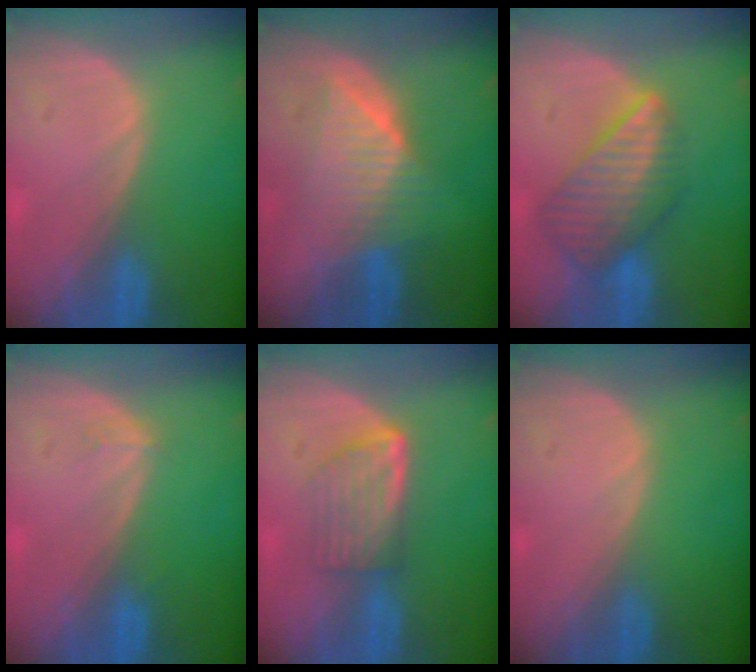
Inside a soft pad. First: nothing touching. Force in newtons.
{"total": 6.6, "press": 6.6, "slide": 0.1}
{"total": 8.3, "press": 7.5, "slide": 3.6}
{"total": 0.9, "press": 0.8, "slide": 0.2}
{"total": 5.8, "press": 5.3, "slide": 2.3}
{"total": 0.0}